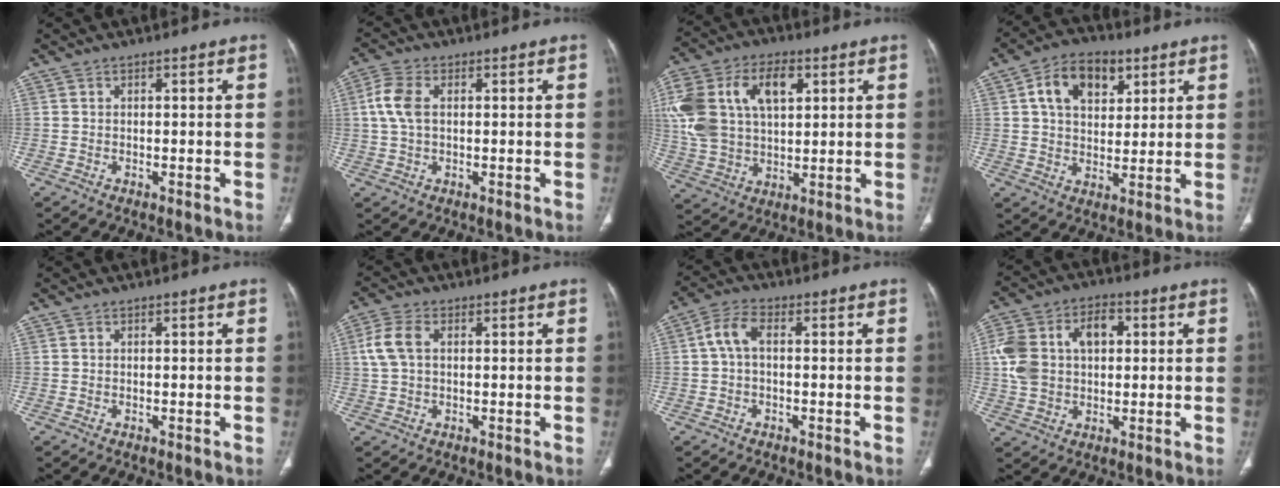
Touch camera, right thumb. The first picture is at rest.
{"total": 6.2, "force": [0.9, 3.6, 4.9], "torque": [-0.123, 0.014, 0.015]}
{"total": 20.3, "force": [5.6, 12.8, 14.8], "torque": [-0.302, 0.015, 0.103]}
{"total": 11.6, "force": [4.6, 7.6, 7.4], "torque": [-0.093, -0.005, 0.074]}
{"total": 0.0}
{"total": 5.3, "force": [1.0, 3.2, 4.1], "torque": [-0.104, 0.013, 0.020]}
{"total": 5.1, "force": [0.2, 2.8, 4.3], "torque": [-0.089, 0.016, -0.004]}
{"total": 13.9, "force": [2.2, 9.6, 9.9], "torque": [-0.177, 0.027, 0.036]}